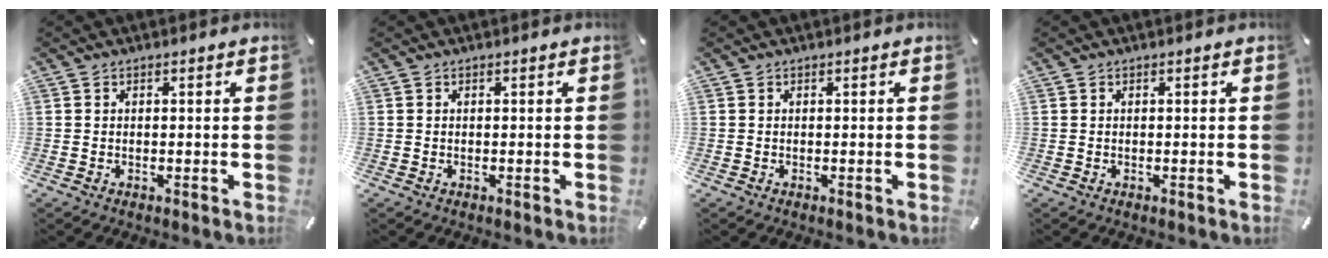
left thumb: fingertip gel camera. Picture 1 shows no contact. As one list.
[{"total": 0.0}, {"total": 0.0}, {"total": 0.0}]